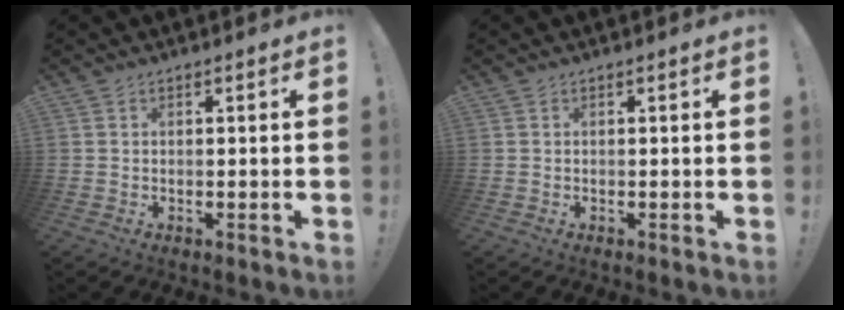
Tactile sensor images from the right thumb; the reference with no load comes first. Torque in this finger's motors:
{"motor_torque": [0.04, 0.05, 0.06, -0.06, 0.08]}